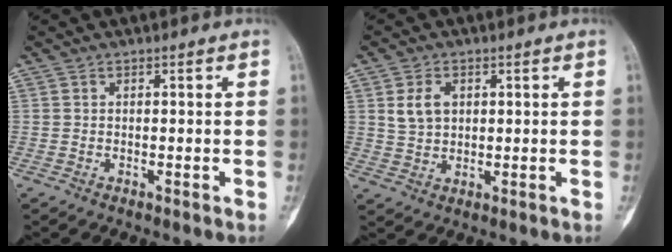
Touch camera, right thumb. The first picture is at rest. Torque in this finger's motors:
{"motor_torque": [0.03, 0.13, 0.67, 0.01, 0.02]}